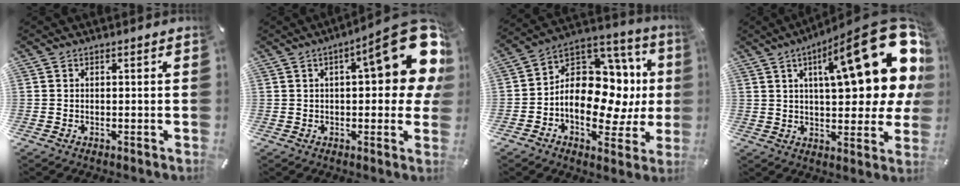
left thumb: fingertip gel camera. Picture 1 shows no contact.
{"total": 21.4, "force": [7.3, 7.5, 18.8], "torque": [-0.234, -0.047, 0.114]}
{"total": 17.0, "force": [-0.7, 12.2, 11.8], "torque": [-0.186, -0.022, -0.010]}
{"total": 29.4, "force": [11.3, 9.7, 25.3], "torque": [-0.361, -0.065, 0.182]}